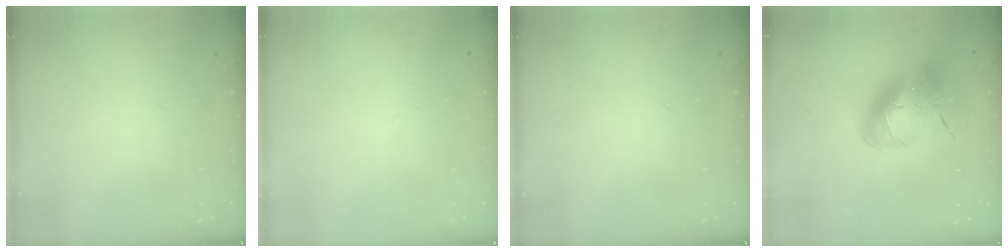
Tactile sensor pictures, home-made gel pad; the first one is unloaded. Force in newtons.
{"total": 1.6, "press": 1.6, "slide": 0.3}
{"total": 0.0}
{"total": 12.7, "press": 12.5, "slide": 2.4}